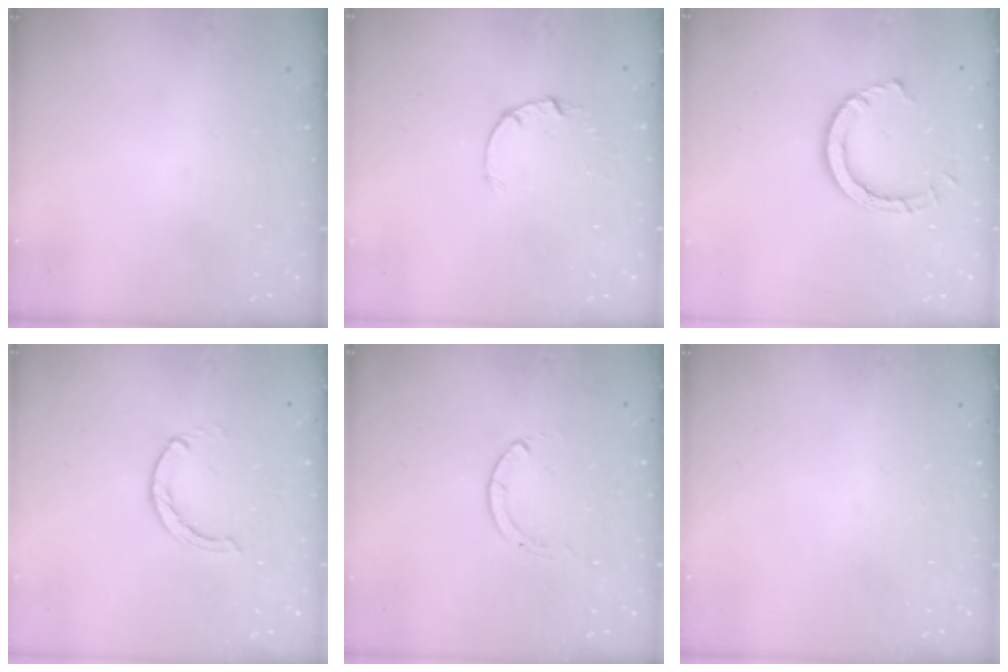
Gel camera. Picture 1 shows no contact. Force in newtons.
{"total": 2.6, "press": 2.6, "slide": 0.4}
{"total": 7.9, "press": 7.9, "slide": 0.5}
{"total": 0.6, "press": 0.6, "slide": 0.2}
{"total": 0.0}
{"total": 0.0}